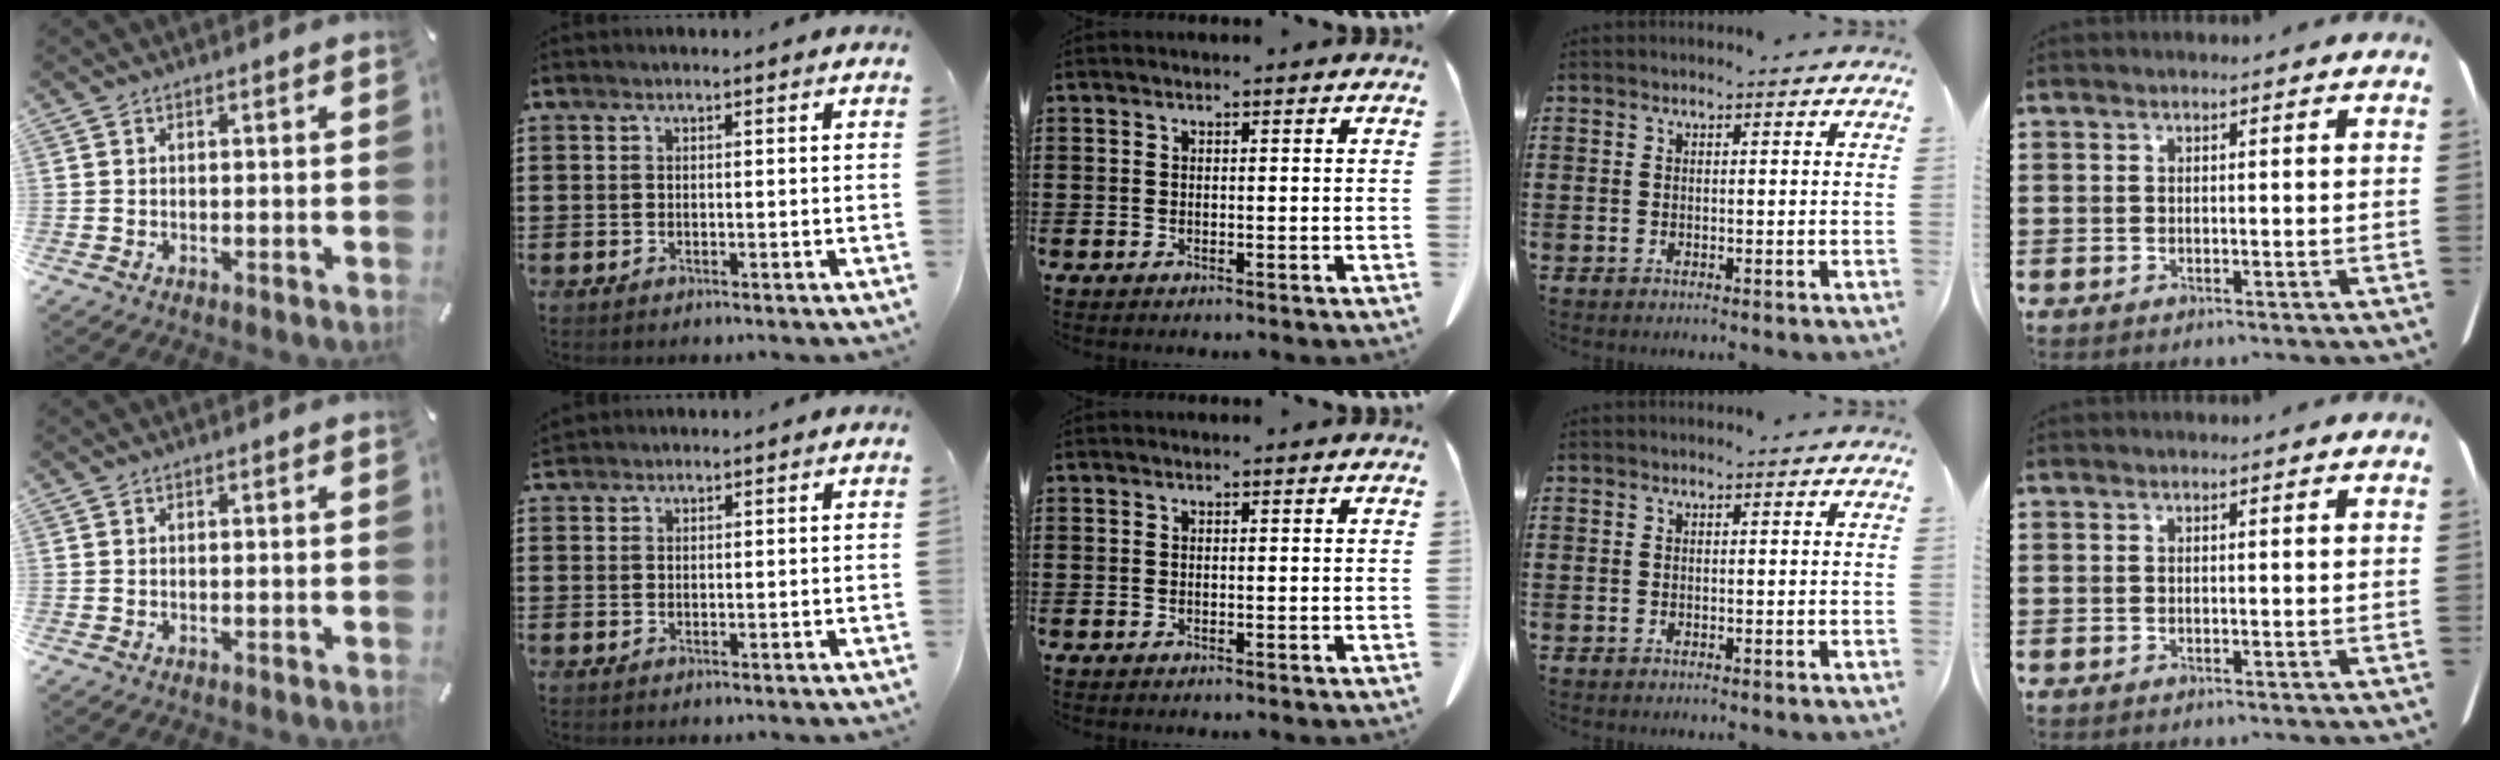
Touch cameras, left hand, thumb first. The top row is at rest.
{"index": {"total": 1.0, "force": [1.0, 0.3, 0.1], "torque": [-0.004, 0.001, 0.020]}}